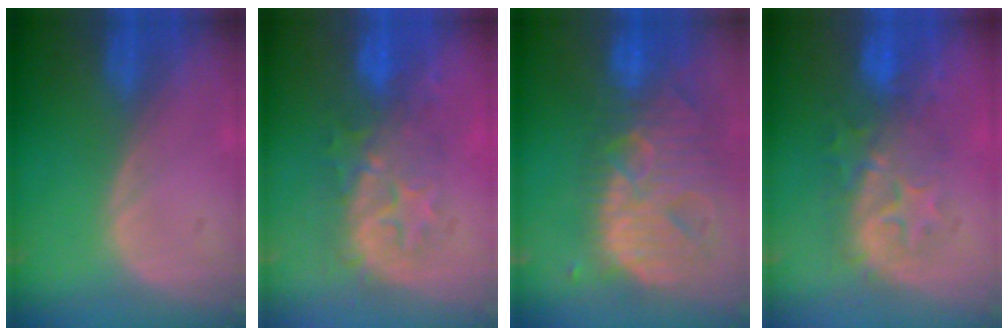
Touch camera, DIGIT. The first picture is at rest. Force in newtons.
{"total": 8.4, "press": 8.1, "slide": 2.0}
{"total": 13.8, "press": 11.6, "slide": 7.4}
{"total": 8.1, "press": 8.1, "slide": 0.8}